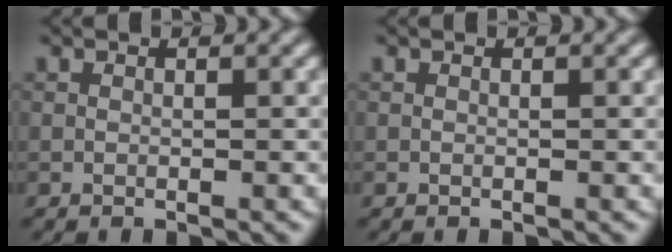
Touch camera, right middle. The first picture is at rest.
{"total": 0.0}